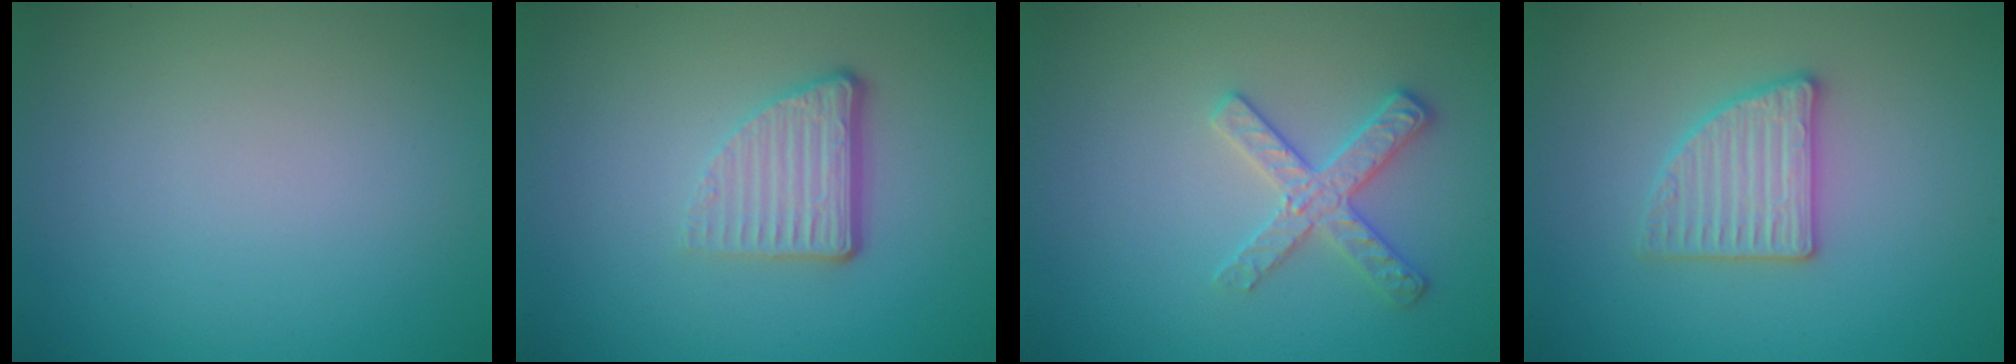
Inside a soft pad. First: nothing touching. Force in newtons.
{"total": 4.0, "press": 2.7, "slide": 2.9}
{"total": 2.7, "press": 2.6, "slide": 0.5}
{"total": 3.0, "press": 3.0, "slide": 0.6}